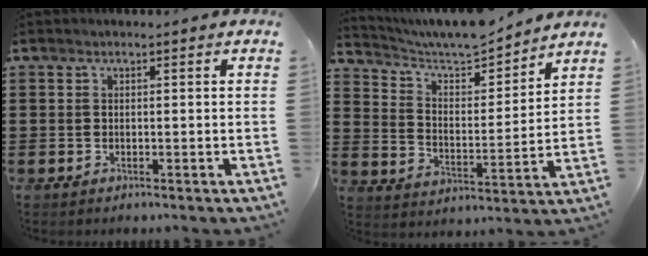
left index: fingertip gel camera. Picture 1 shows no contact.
{"total": 6.9, "force": [6.6, 0.9, 1.8], "torque": [-0.057, -0.050, 0.111]}